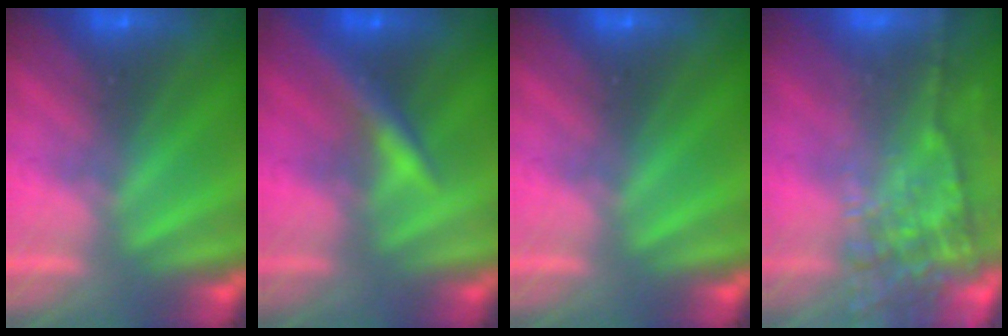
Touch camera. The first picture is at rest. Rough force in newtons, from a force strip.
{"total": 3.4}
{"total": 0.0}
{"total": 8.1}